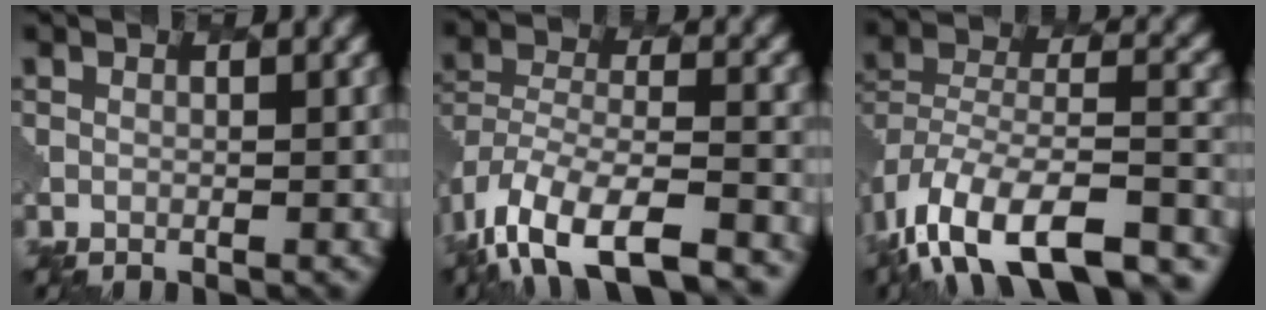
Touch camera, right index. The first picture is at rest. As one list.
[{"total": 12.9, "force": [-9.1, 5.6, 7.2], "torque": [-0.143, -0.009, -0.139]}, {"total": 17.5, "force": [-12.8, 7.9, 8.9], "torque": [-0.153, -0.019, -0.184]}]